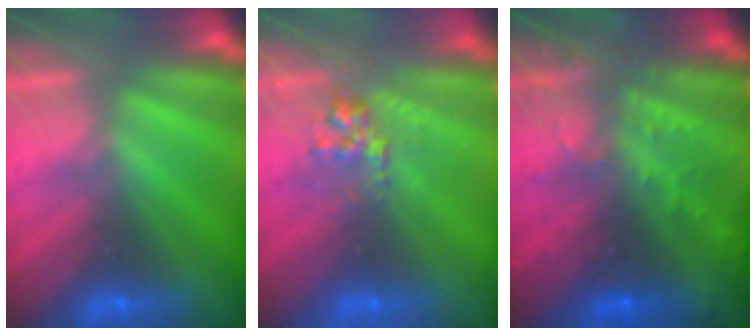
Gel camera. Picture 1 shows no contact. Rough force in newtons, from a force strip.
{"total": 2.7}
{"total": 7.0}